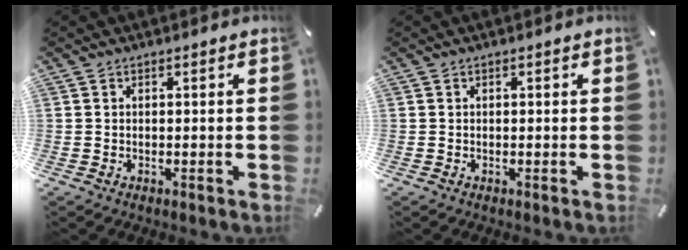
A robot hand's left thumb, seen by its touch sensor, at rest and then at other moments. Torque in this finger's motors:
{"motor_torque": [-0.13, -0.07, -0.06, -0.01, 0.00]}